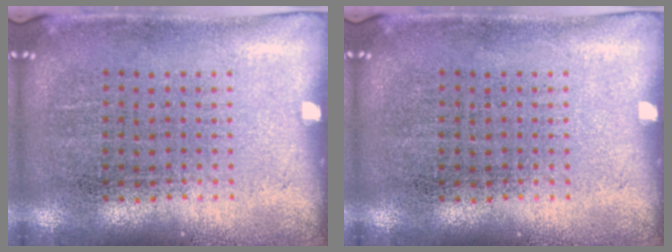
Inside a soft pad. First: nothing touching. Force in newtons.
{"total": 0.0}